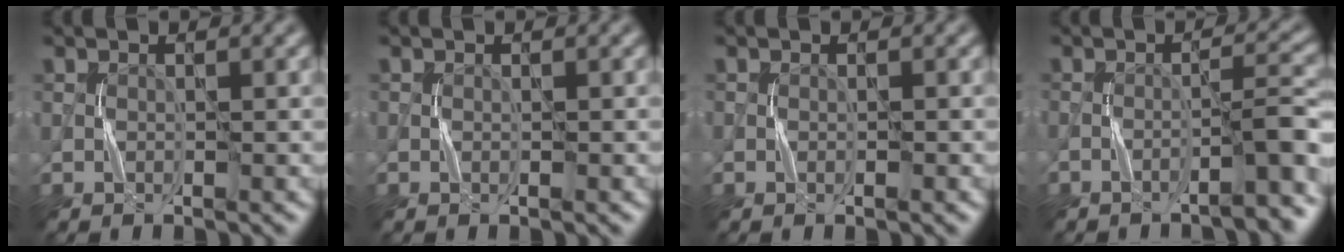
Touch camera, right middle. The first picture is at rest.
{"total": 0.0}
{"total": 0.5, "force": [-0.2, 0.0, 0.5], "torque": [-0.008, 0.000, -0.003]}
{"total": 3.7, "force": [-2.5, 0.4, 2.7], "torque": [-0.031, 0.017, -0.043]}